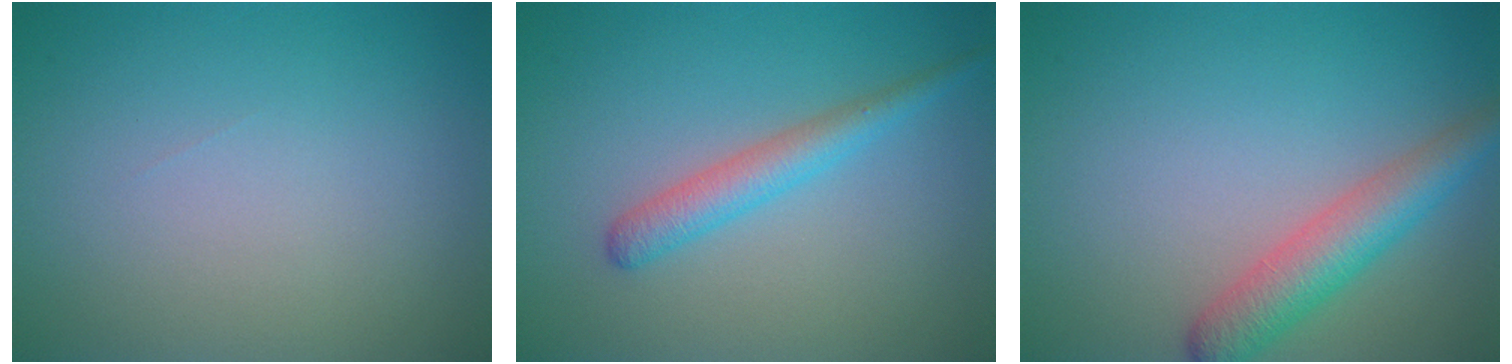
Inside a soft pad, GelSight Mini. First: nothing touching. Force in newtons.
{"total": 2.7, "press": 2.7, "slide": 0.0}
{"total": 4.3, "press": 4.3, "slide": 0.1}